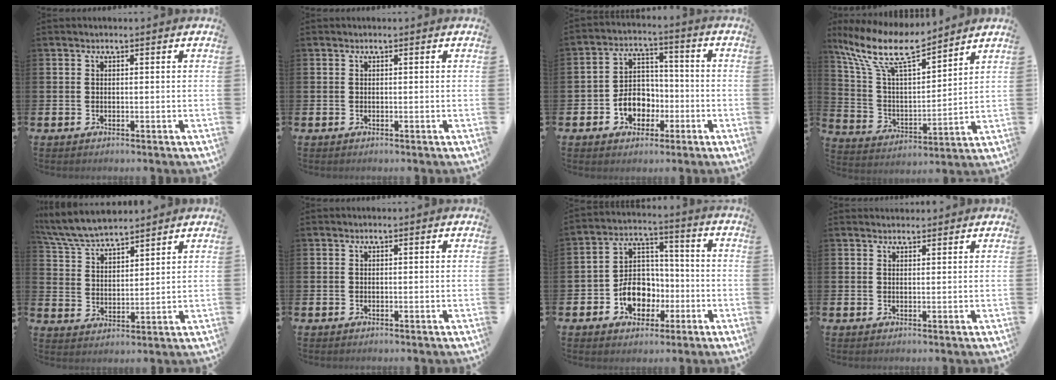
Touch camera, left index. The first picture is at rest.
{"total": 0.0}
{"total": 5.8, "force": [-2.0, 4.9, 2.4], "torque": [-0.042, 0.009, -0.040]}
{"total": 11.6, "force": [9.8, 2.5, 5.7], "torque": [-0.153, -0.054, 0.173]}
{"total": 6.9, "force": [6.6, 1.2, 1.7], "torque": [-0.064, -0.025, 0.122]}
{"total": 0.0}
{"total": 8.3, "force": [-2.6, 6.5, 4.3], "torque": [-0.093, 0.019, -0.048]}
{"total": 1.3, "force": [1.2, 0.3, 0.1], "torque": [0.006, -0.002, 0.021]}